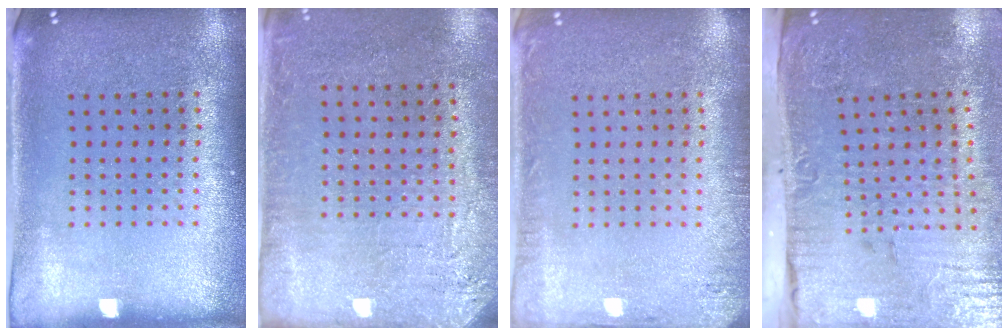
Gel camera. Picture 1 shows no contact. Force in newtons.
{"total": 2.8, "press": 2.5, "slide": 1.1}
{"total": 1.7, "press": 1.7, "slide": 0.2}
{"total": 5.0, "press": 4.1, "slide": 2.8}